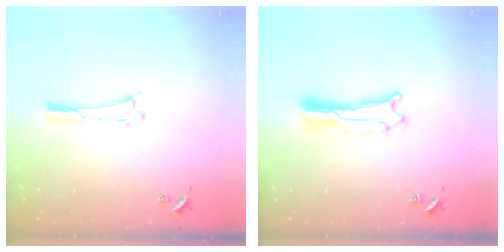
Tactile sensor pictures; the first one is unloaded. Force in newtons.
{"total": 2.2, "press": 2.2, "slide": 0.2}